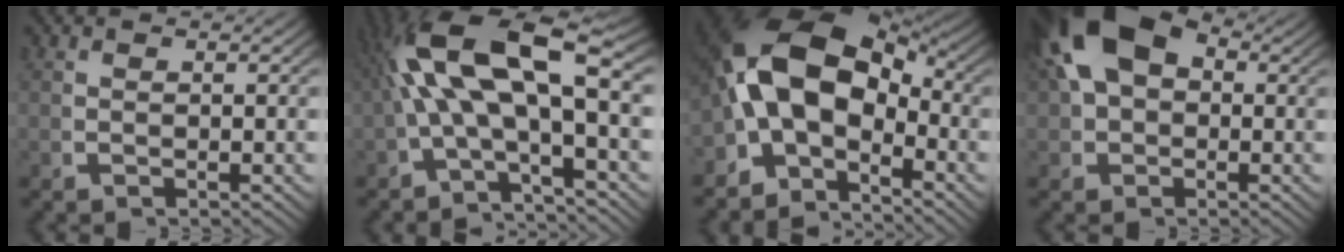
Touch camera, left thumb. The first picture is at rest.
{"total": 10.9, "force": [0.3, 5.4, 9.5], "torque": [-0.190, -0.014, 0.017]}
{"total": 16.7, "force": [0.2, 11.7, 11.9], "torque": [-0.227, -0.021, -0.007]}
{"total": 8.1, "force": [2.0, 5.8, 5.3], "torque": [-0.121, -0.003, 0.035]}